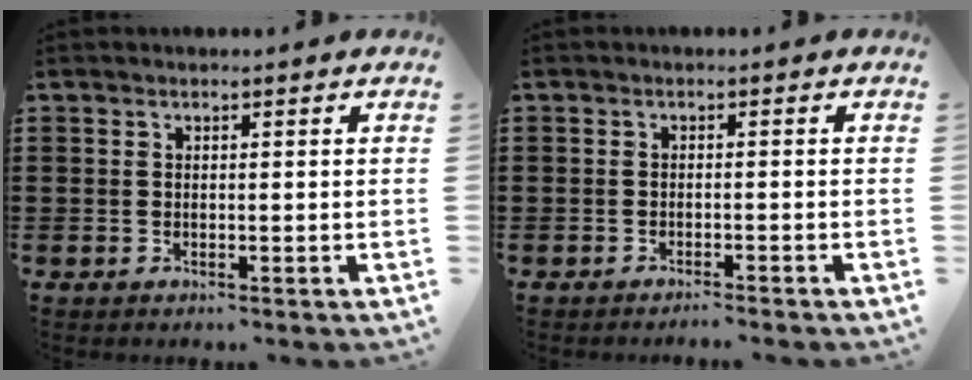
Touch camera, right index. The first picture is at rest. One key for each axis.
{"total": 1.3, "fx": -1.2, "fy": -0.4, "fz": 0.3, "tx": -0.007, "ty": -0.001, "tz": -0.024}